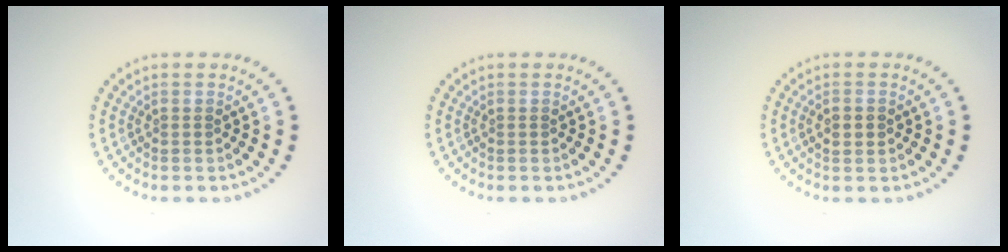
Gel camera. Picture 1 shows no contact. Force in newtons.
{"total": 0.0}
{"total": 2.0, "press": 2.0, "slide": 0.0}